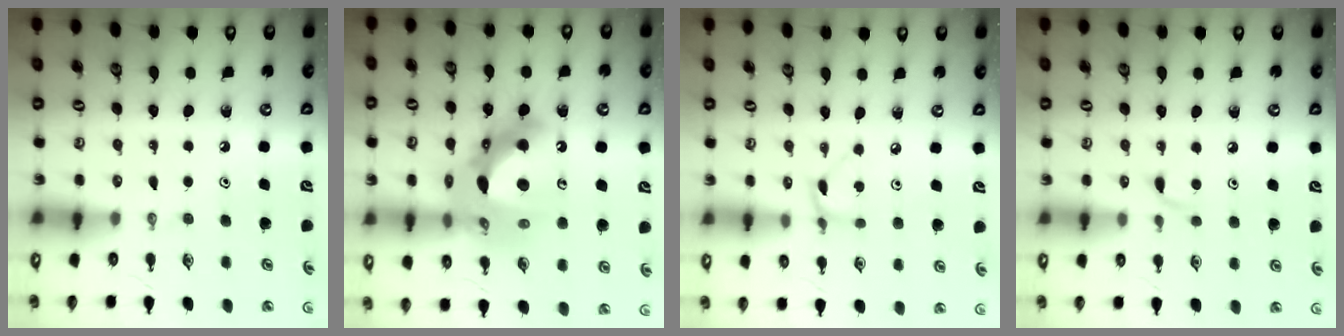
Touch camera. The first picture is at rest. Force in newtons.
{"total": 20.0, "press": 19.8, "slide": 2.8}
{"total": 3.7, "press": 3.7, "slide": 0.1}
{"total": 3.9, "press": 3.8, "slide": 0.5}